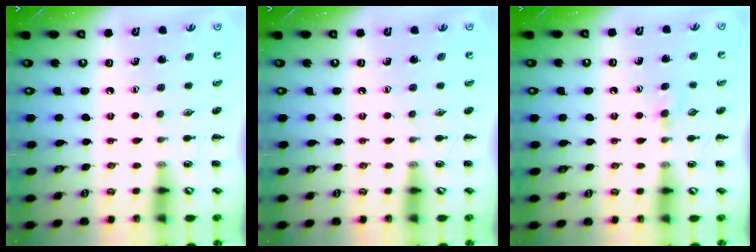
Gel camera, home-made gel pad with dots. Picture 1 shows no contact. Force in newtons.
{"total": 0.0}
{"total": 3.6, "press": 3.3, "slide": 1.5}